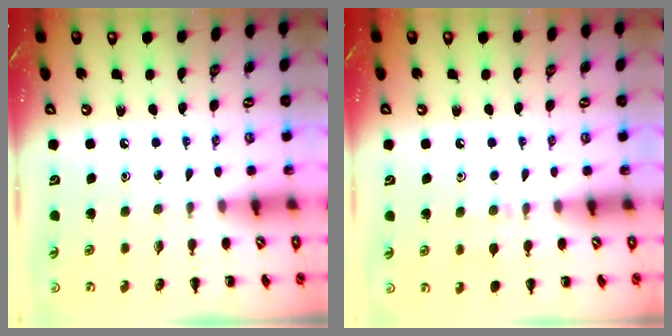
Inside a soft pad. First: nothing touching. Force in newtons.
{"total": 6.7, "press": 6.2, "slide": 2.5}